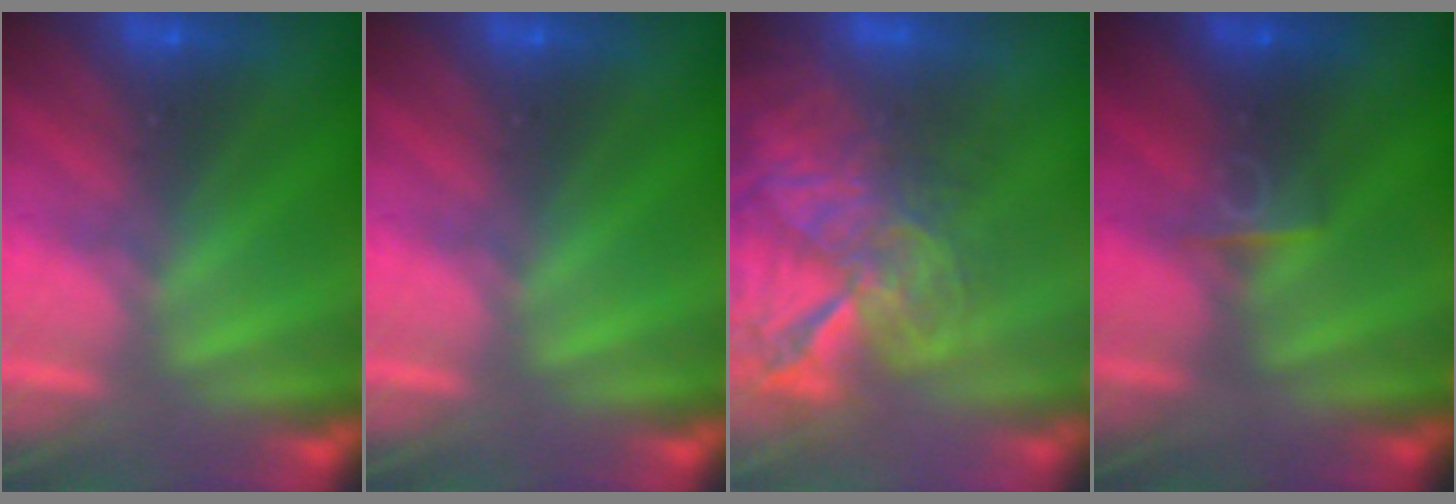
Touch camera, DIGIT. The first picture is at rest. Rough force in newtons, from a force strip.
{"total": 0.0}
{"total": 10.4}
{"total": 2.6}